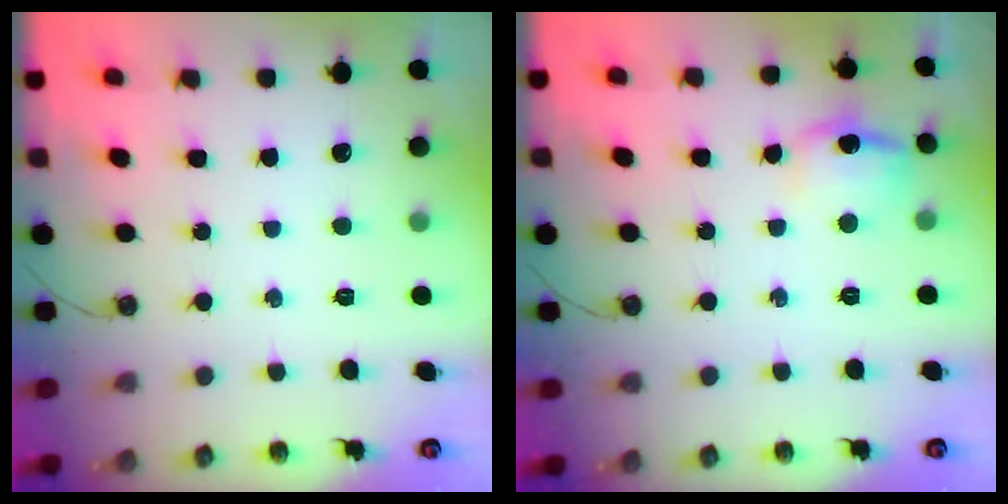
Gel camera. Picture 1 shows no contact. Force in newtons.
{"total": 11.3, "press": 11.3, "slide": 0.9}